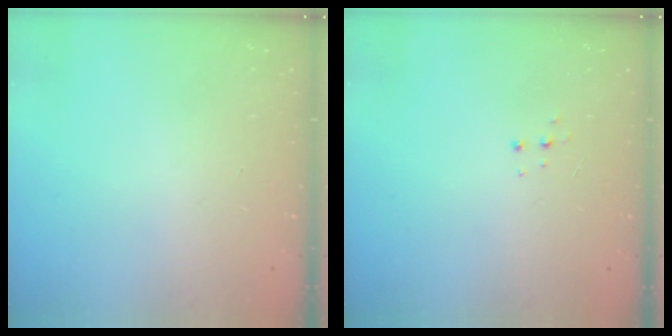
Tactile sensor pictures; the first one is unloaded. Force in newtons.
{"total": 3.8, "press": 3.8, "slide": 0.3}